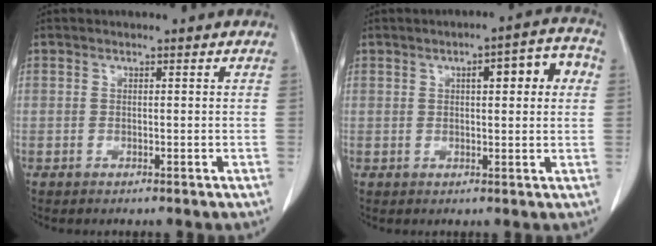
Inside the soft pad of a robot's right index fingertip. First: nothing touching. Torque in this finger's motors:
{"motor_torque": [0.49, 0.43, 0.09, 0.07]}